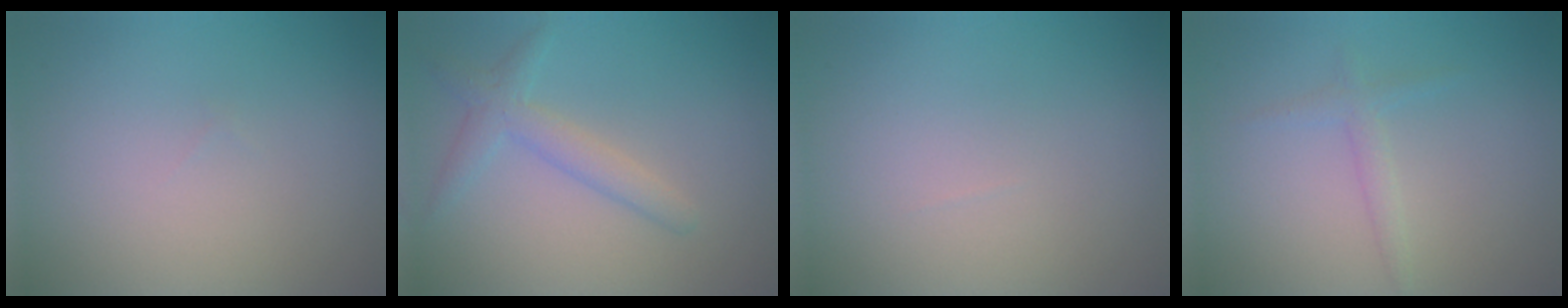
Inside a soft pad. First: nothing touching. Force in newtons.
{"total": 2.6, "press": 2.6, "slide": 0.1}
{"total": 0.0}
{"total": 1.4, "press": 1.4, "slide": 0.1}